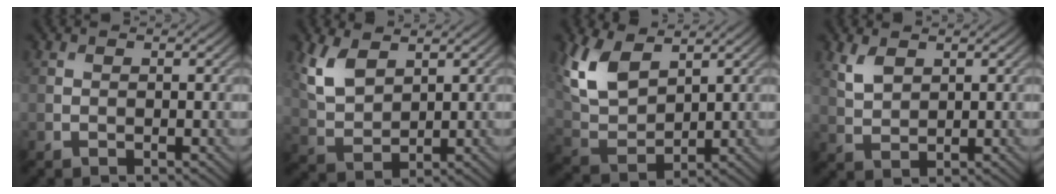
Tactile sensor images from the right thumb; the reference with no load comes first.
{"total": 6.0, "force": [3.2, 3.3, 4.0], "torque": [-0.101, -0.002, 0.068]}
{"total": 9.0, "force": [4.6, 4.8, 6.1], "torque": [-0.156, 0.003, 0.095]}
{"total": 3.1, "force": [1.8, 1.7, 1.9], "torque": [-0.051, -0.003, 0.042]}